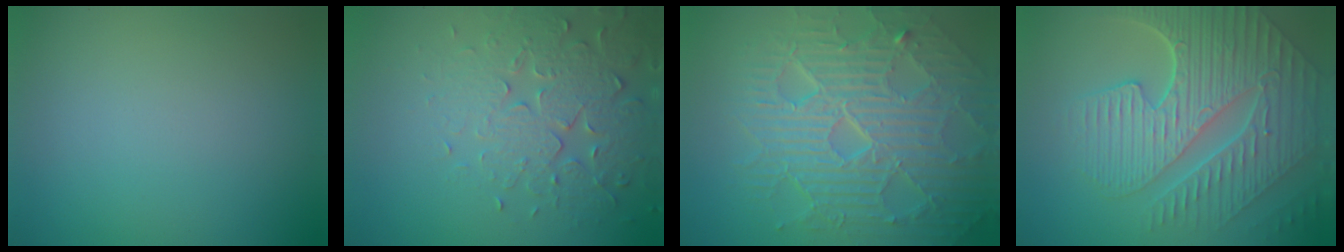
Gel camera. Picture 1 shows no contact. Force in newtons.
{"total": 4.5, "press": 4.5, "slide": 0.4}
{"total": 10.2, "press": 6.6, "slide": 7.8}
{"total": 9.8, "press": 6.5, "slide": 7.3}